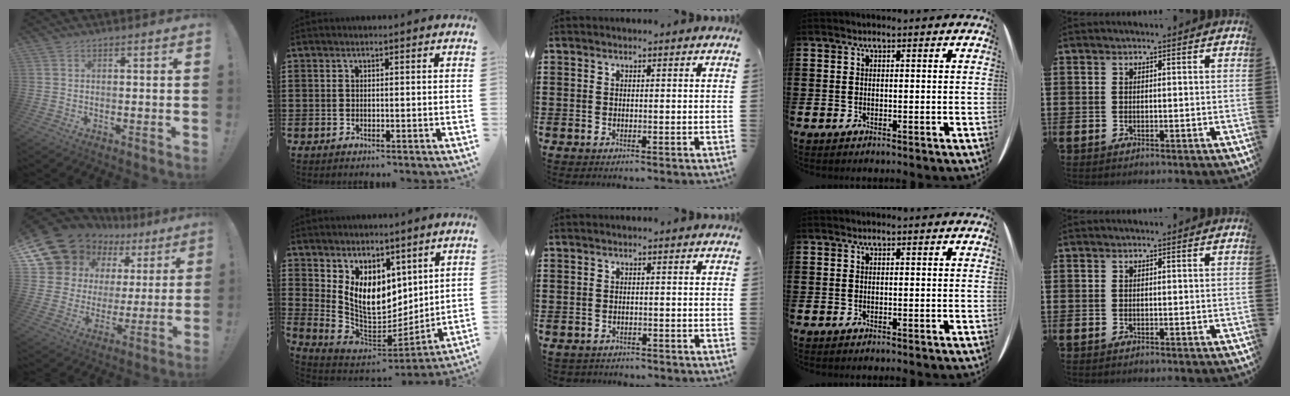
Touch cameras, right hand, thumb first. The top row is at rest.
{"thumb": {"total": 15.2, "force": [12.1, 7.7, 5.0], "torque": [-0.101, -0.092, 0.238]}, "index": {"total": 9.8, "force": [4.1, 6.9, 5.7], "torque": [-0.136, -0.022, 0.081]}, "middle": {"total": 1.1, "force": [-1.0, 0.2, -0.1], "torque": [-0.003, 0.001, -0.023]}}